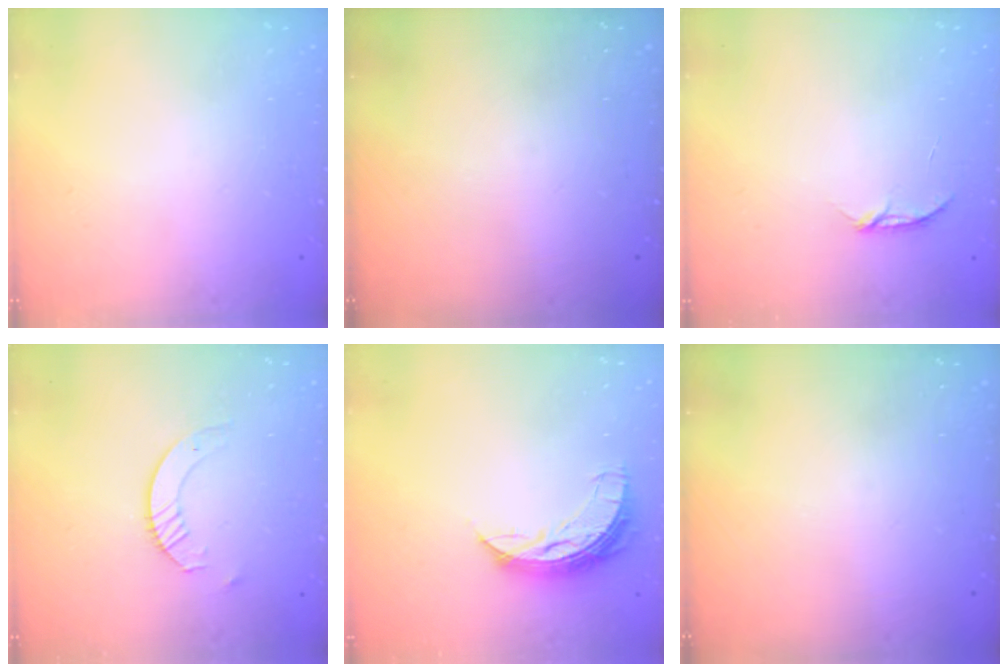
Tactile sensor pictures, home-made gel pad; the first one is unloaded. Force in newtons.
{"total": 0.0}
{"total": 3.1, "press": 3.0, "slide": 0.4}
{"total": 4.1, "press": 4.1, "slide": 0.4}
{"total": 7.7, "press": 7.6, "slide": 0.6}
{"total": 0.0}